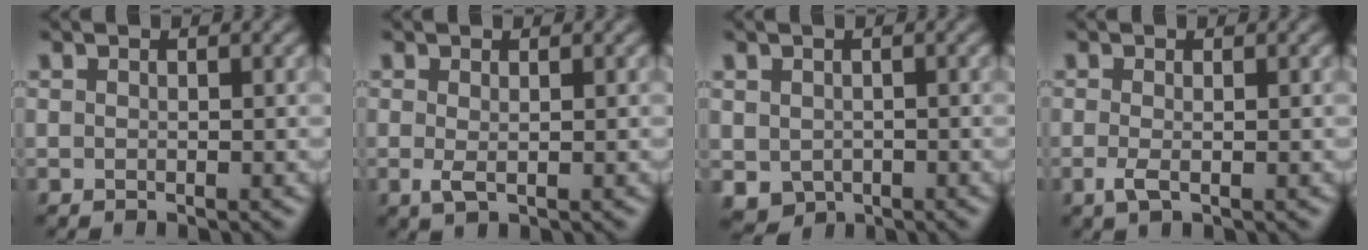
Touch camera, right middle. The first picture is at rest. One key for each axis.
{"total": 1.3, "fx": 0.0, "fy": 0.4, "fz": 1.2, "tx": -0.026, "ty": -0.003, "tz": -0.002}
{"total": 2.4, "fx": -0.5, "fy": 2.1, "fz": 1.0, "tx": -0.025, "ty": -0.011, "tz": -0.004}
{"total": 1.5, "fx": -0.4, "fy": 0.5, "fz": 1.4, "tx": -0.032, "ty": -0.006, "tz": -0.012}